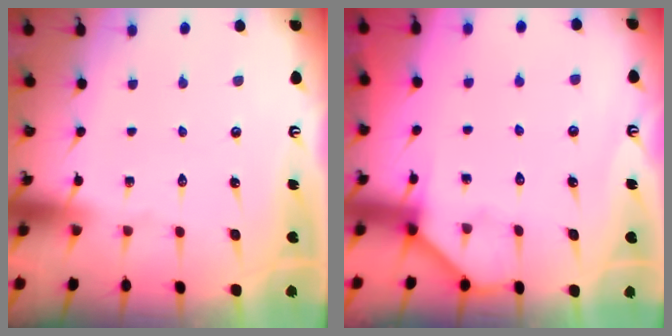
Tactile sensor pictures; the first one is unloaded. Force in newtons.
{"total": 2.9, "press": 2.9, "slide": 0.5}